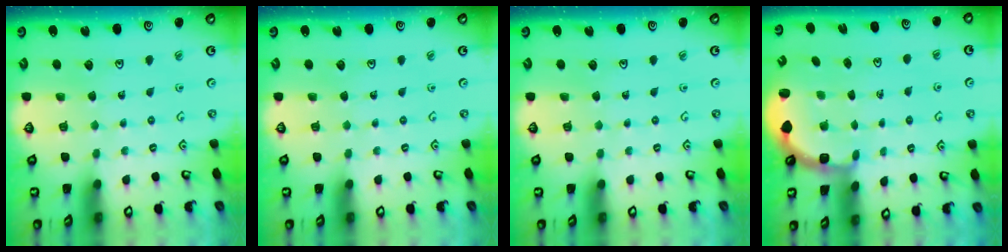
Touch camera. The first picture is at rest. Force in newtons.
{"total": 0.0}
{"total": 0.0}
{"total": 3.0, "press": 2.0, "slide": 2.2}